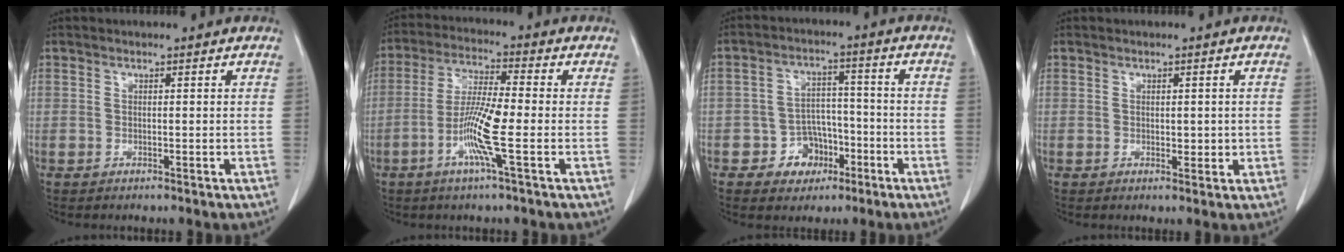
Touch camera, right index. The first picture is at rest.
{"total": 9.0, "force": [-2.6, -0.1, 8.6], "torque": [-0.169, -0.007, -0.057]}
{"total": 6.3, "force": [-2.8, 5.3, 1.9], "torque": [-0.022, 0.021, -0.033]}
{"total": 1.8, "force": [0.1, 1.1, 1.4], "torque": [-0.015, -0.001, 0.007]}